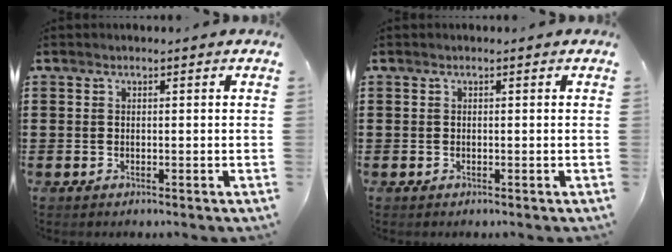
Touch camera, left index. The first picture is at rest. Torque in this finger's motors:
{"motor_torque": [0.25, 0.28, 0.02, 0.01]}